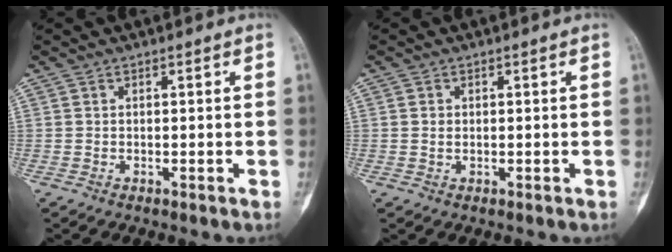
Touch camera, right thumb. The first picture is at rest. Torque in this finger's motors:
{"motor_torque": [-0.45, -0.32, 0.23, 0.17, -0.06]}